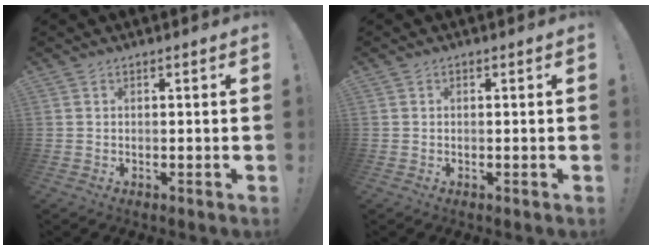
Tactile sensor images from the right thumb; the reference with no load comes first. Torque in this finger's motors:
{"motor_torque": [0.08, 0.22, -0.06, 0.13, -0.04]}